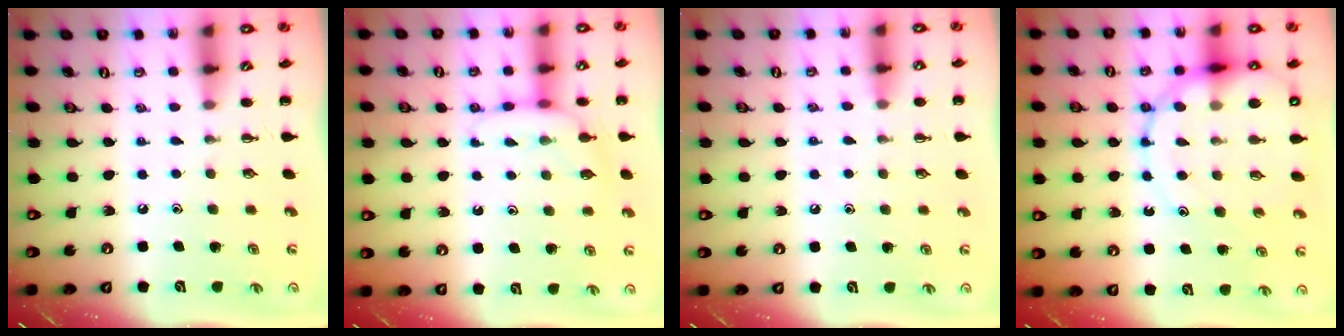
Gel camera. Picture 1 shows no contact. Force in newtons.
{"total": 8.1, "press": 7.9, "slide": 1.5}
{"total": 7.7, "press": 7.2, "slide": 2.8}
{"total": 16.5, "press": 16.0, "slide": 3.7}